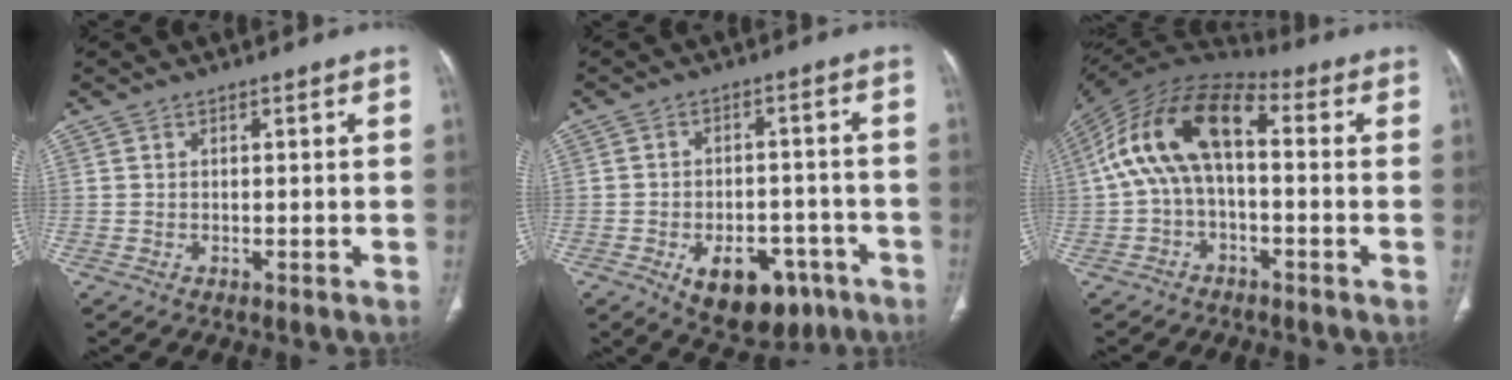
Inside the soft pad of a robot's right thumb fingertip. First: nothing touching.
{"total": 12.8, "force": [-6.3, 7.8, 7.9], "torque": [-0.081, 0.034, -0.078]}
{"total": 15.3, "force": [0.9, 8.0, 13.0], "torque": [-0.242, 0.050, 0.008]}